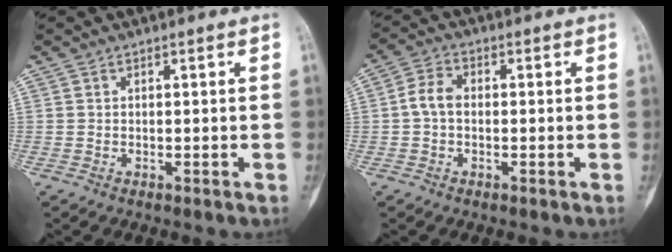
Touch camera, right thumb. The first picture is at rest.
{"total": 4.6, "force": [-0.2, 3.2, 3.3], "torque": [-0.062, 0.016, -0.010]}